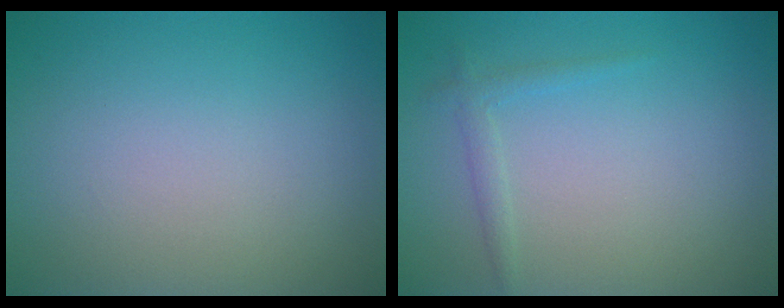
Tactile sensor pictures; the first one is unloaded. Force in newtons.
{"total": 1.2, "press": 1.2, "slide": 0.0}